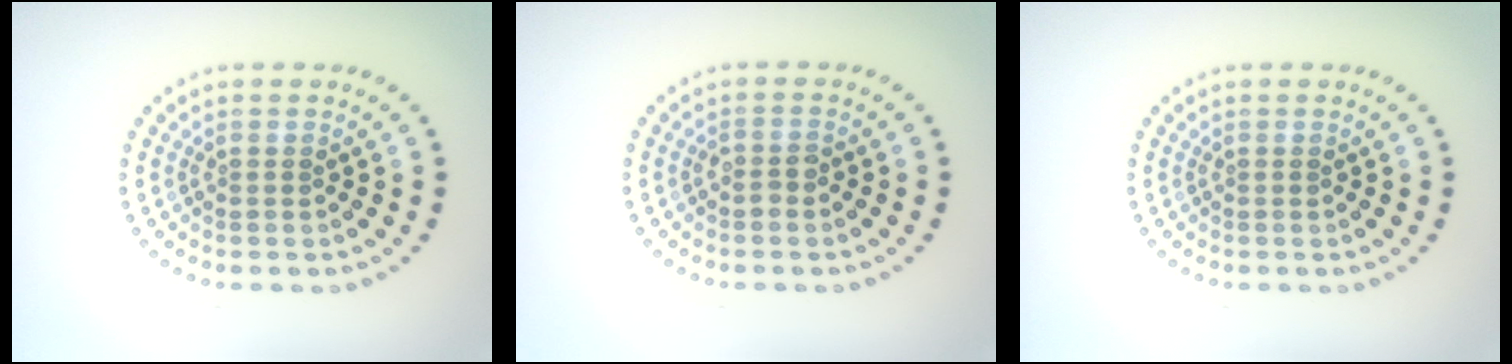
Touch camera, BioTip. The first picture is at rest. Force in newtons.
{"total": 0.9, "press": 0.7, "slide": 0.5}
{"total": 0.0}